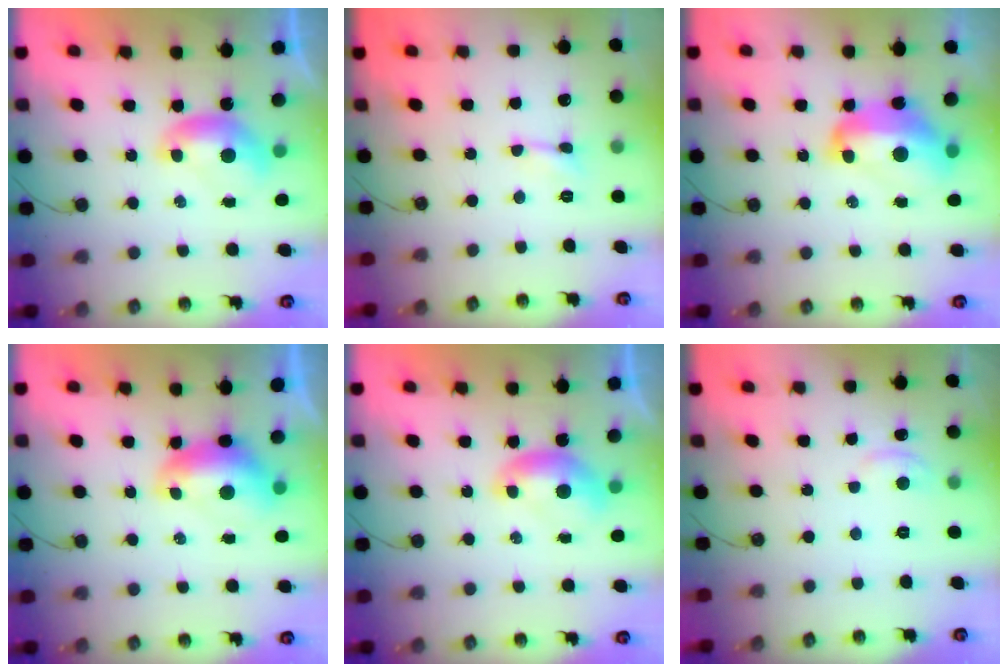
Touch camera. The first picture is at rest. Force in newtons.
{"total": 2.4, "press": 2.3, "slide": 0.6}
{"total": 9.6, "press": 9.5, "slide": 1.3}
{"total": 1.7, "press": 1.5, "slide": 0.6}
{"total": 0.0}
{"total": 3.2, "press": 3.1, "slide": 0.5}